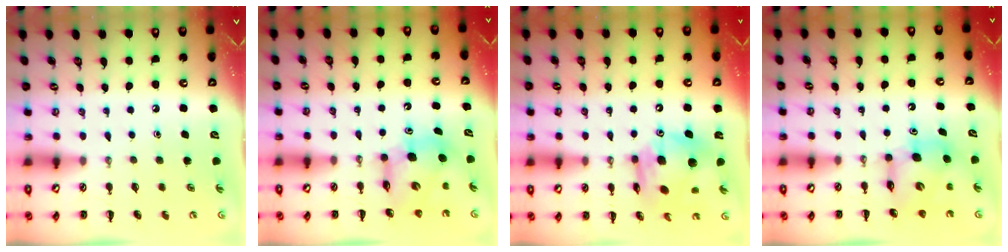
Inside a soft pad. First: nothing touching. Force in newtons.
{"total": 8.2, "press": 7.9, "slide": 2.5}
{"total": 11.6, "press": 11.1, "slide": 3.3}
{"total": 7.0, "press": 6.9, "slide": 1.0}